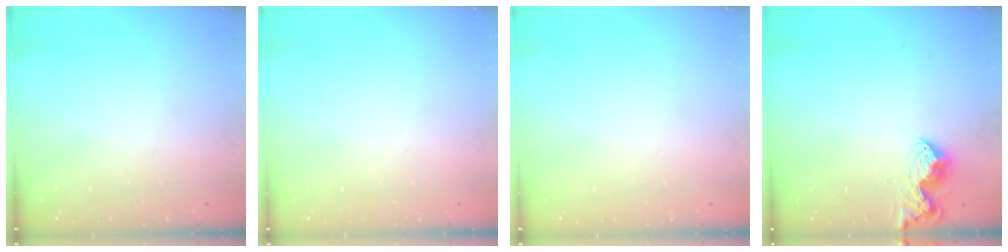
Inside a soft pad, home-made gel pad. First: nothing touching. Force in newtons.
{"total": 0.0}
{"total": 0.0}
{"total": 9.6, "press": 9.6, "slide": 0.1}